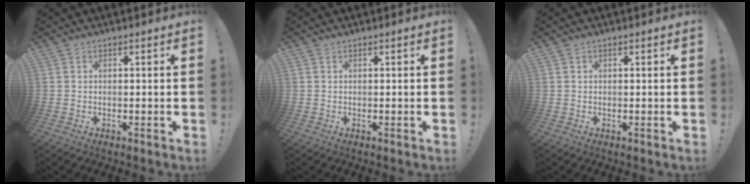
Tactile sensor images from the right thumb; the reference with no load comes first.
{"total": 0.0}
{"total": 0.0}